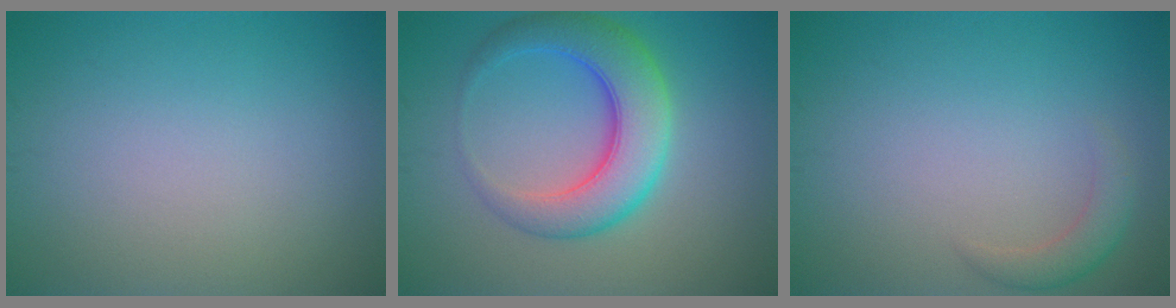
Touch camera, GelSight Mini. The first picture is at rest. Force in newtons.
{"total": 6.6, "press": 6.6, "slide": 0.2}
{"total": 1.8, "press": 1.8, "slide": 0.1}